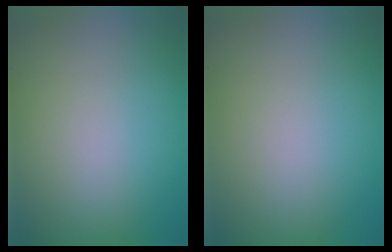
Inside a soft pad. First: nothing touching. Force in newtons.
{"total": 0.0}